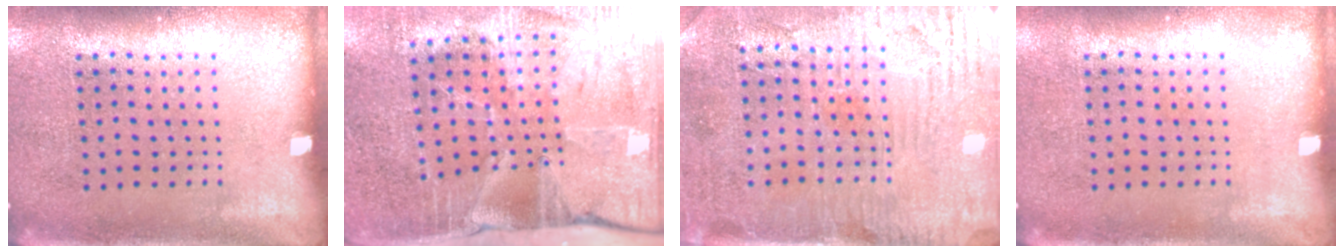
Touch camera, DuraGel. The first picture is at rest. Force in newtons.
{"total": 4.2, "press": 3.6, "slide": 2.2}
{"total": 3.3, "press": 2.7, "slide": 1.8}
{"total": 0.0}